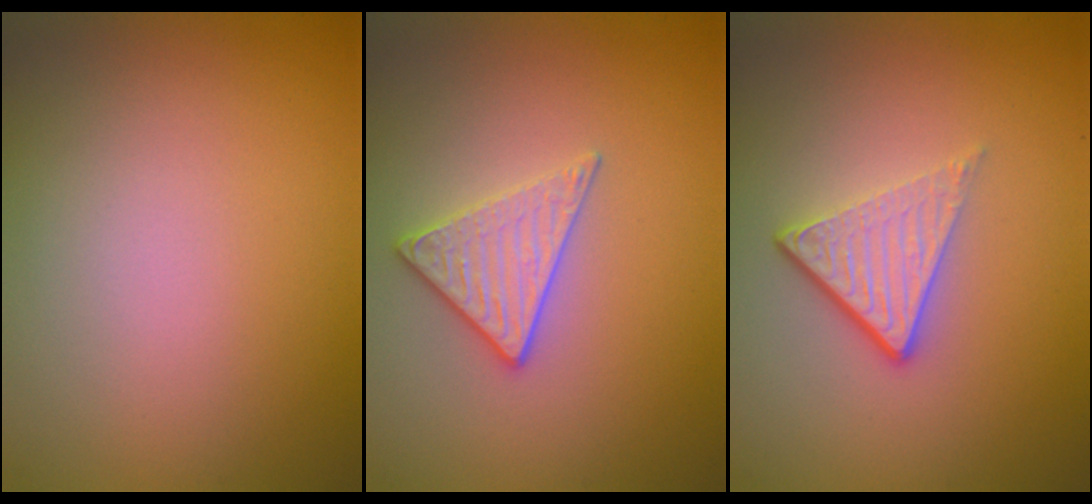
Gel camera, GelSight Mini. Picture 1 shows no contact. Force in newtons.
{"total": 2.7, "press": 2.5, "slide": 1.1}
{"total": 4.0, "press": 2.5, "slide": 3.0}